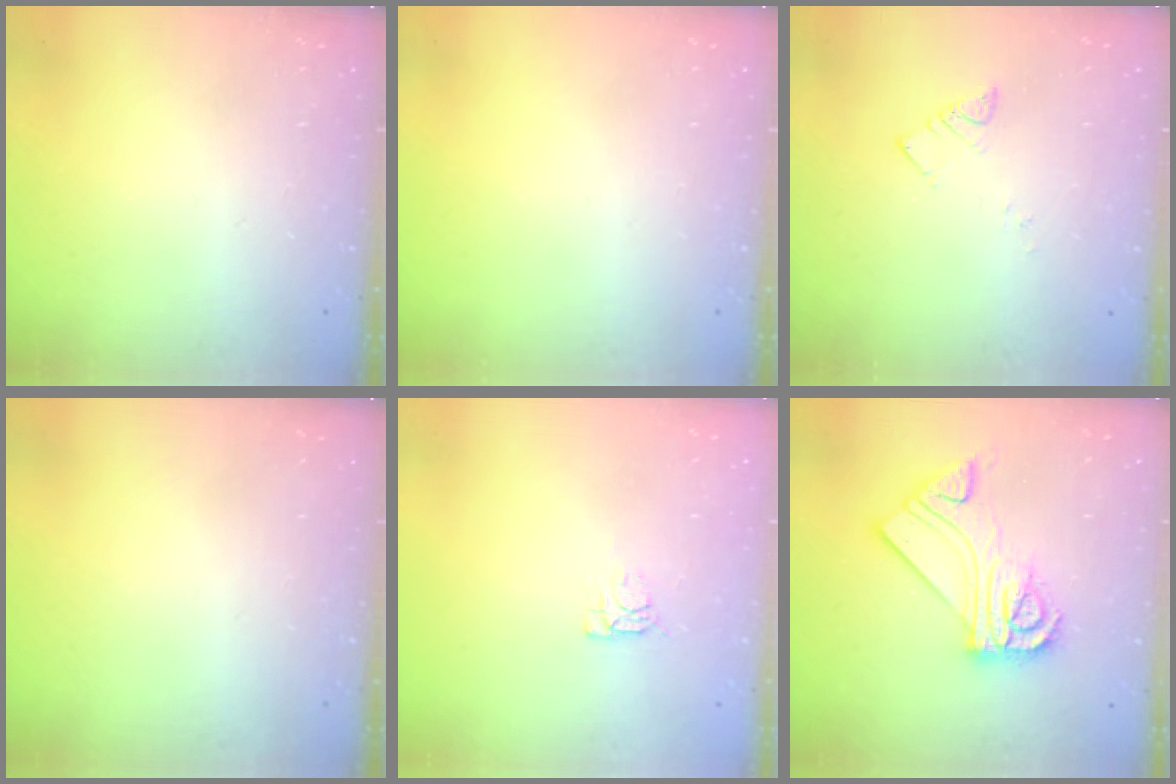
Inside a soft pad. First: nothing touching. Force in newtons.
{"total": 0.0}
{"total": 4.0, "press": 4.0, "slide": 0.1}
{"total": 0.0}
{"total": 4.9, "press": 4.8, "slide": 0.6}
{"total": 13.3, "press": 13.3, "slide": 1.3}